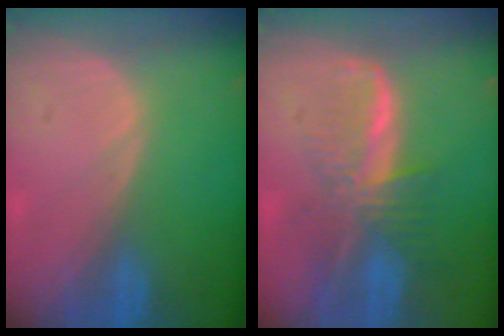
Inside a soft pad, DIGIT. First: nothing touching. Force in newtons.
{"total": 8.1, "press": 6.9, "slide": 4.1}